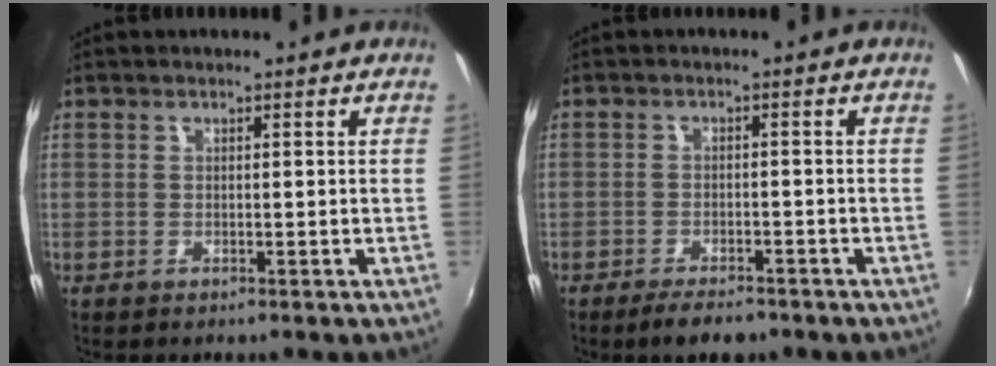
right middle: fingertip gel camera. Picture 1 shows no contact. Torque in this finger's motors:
{"motor_torque": [1.07, -1.07, 0.09, 0.05]}